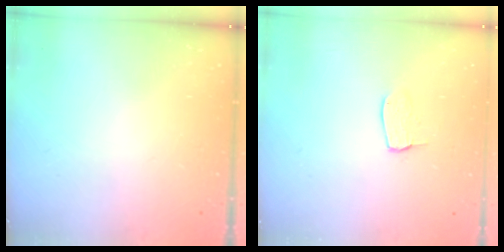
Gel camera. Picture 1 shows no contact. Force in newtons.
{"total": 4.8, "press": 4.8, "slide": 0.3}